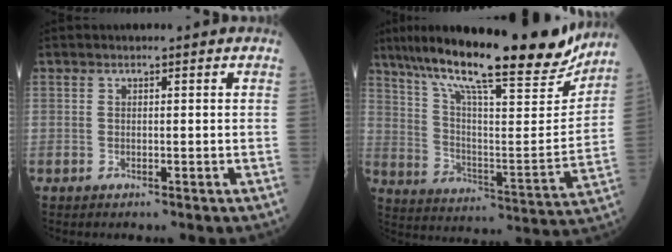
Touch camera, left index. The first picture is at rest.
{"total": 24.6, "force": [20.3, 3.2, 13.6], "torque": [-0.237, -0.015, 0.302]}